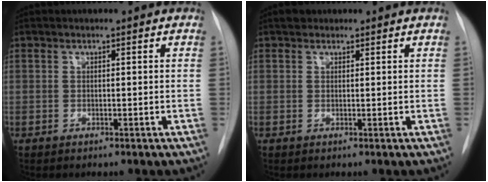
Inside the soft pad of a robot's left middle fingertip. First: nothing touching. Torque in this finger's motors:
{"motor_torque": [0.04, -0.04, 0.00, 0.00]}